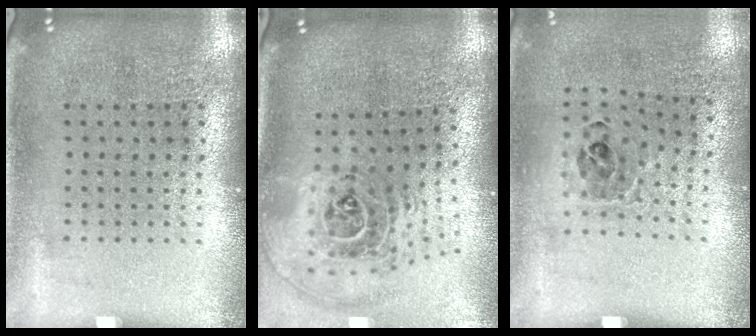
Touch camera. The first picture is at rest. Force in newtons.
{"total": 2.6, "press": 1.9, "slide": 1.8}
{"total": 0.9, "press": 0.8, "slide": 0.3}